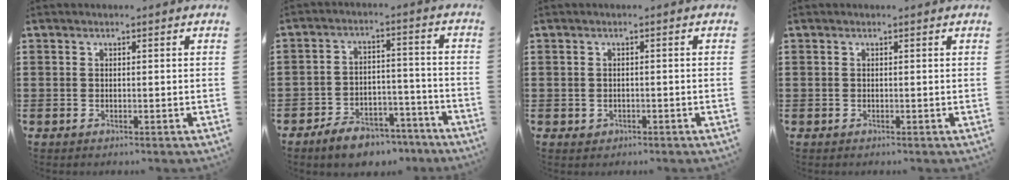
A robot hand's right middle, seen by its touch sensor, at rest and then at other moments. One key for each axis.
{"total": 6.1, "fx": -5.5, "fy": 1.9, "fz": 1.7, "tx": -0.025, "ty": 0.022, "tz": -0.105}
{"total": 0.6, "fx": -0.1, "fy": 0.6, "fz": 0.2, "tx": -0.007, "ty": 0.004, "tz": -0.004}
{"total": 0.0}